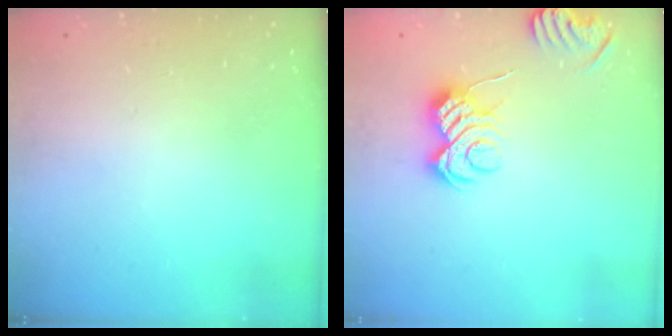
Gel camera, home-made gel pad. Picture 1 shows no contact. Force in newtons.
{"total": 10.3, "press": 10.3, "slide": 0.7}